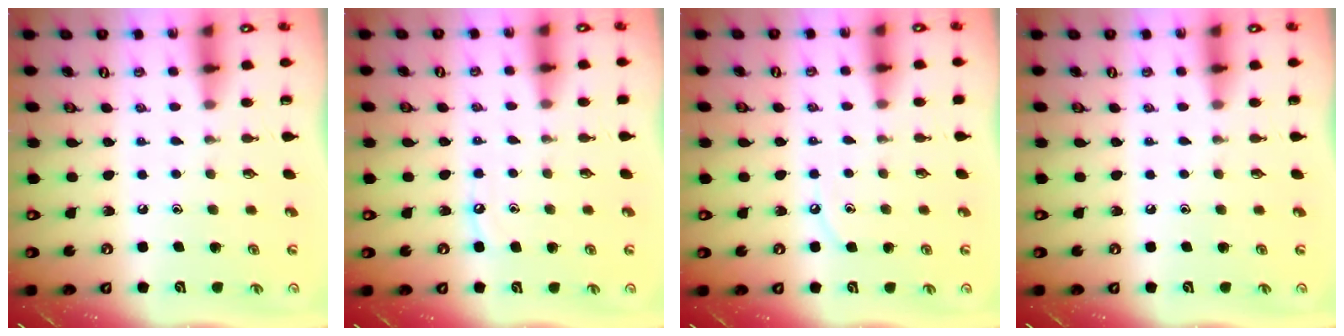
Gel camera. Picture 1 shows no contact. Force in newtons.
{"total": 5.1, "press": 5.0, "slide": 0.6}
{"total": 3.9, "press": 3.9, "slide": 0.4}
{"total": 0.0}